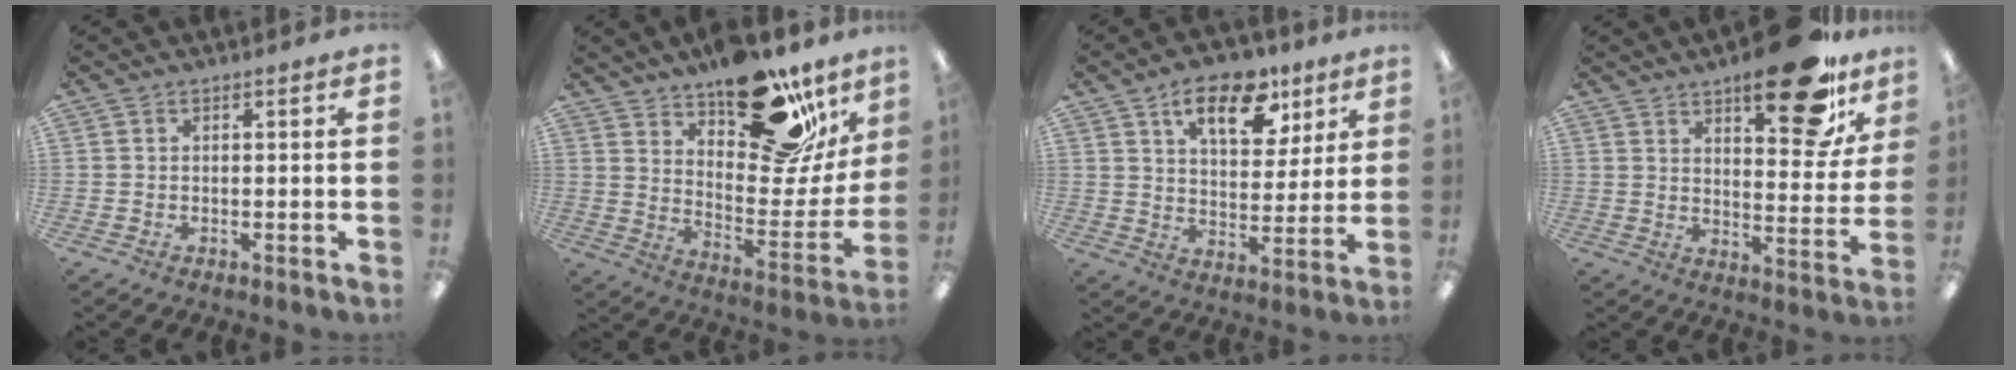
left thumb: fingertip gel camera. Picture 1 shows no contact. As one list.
[{"total": 23.4, "force": [16.6, 10.3, 12.8], "torque": [-0.158, -0.103, 0.279]}, {"total": 14.8, "force": [8.8, 7.4, 9.3], "torque": [-0.120, -0.038, 0.146]}, {"total": 19.7, "force": [12.9, 7.9, 12.6], "torque": [-0.152, -0.080, 0.203]}]